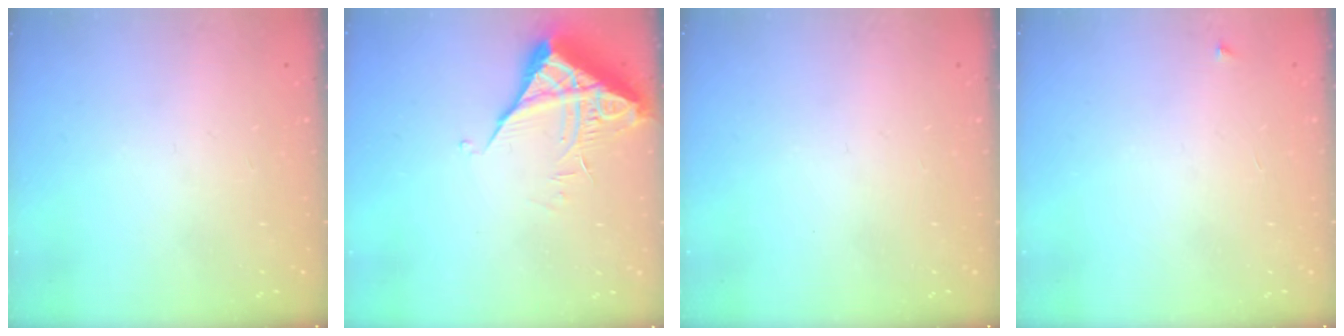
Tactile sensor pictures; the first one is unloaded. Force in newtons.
{"total": 6.0, "press": 6.0, "slide": 0.2}
{"total": 0.0}
{"total": 2.5, "press": 2.4, "slide": 0.4}